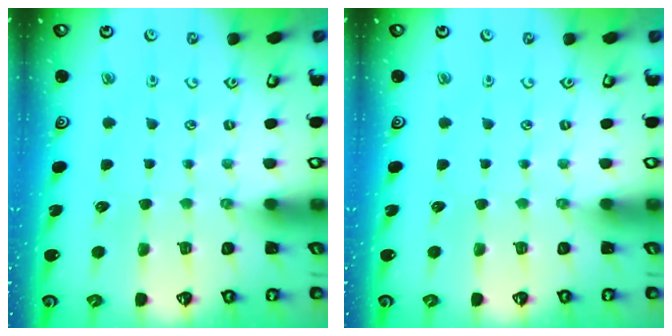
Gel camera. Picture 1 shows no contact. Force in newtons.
{"total": 0.0}